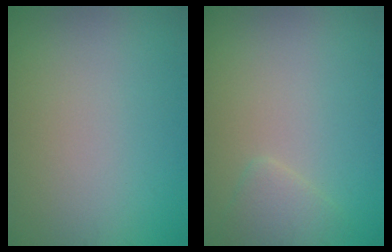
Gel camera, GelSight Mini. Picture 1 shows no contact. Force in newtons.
{"total": 1.6, "press": 1.6, "slide": 0.2}